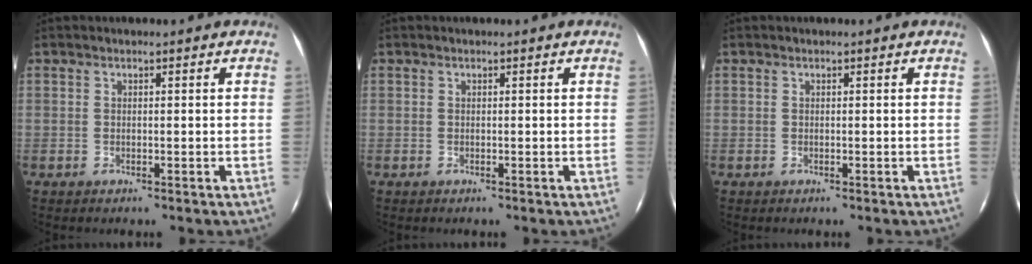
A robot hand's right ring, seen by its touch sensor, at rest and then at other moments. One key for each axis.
{"total": 0.0}
{"total": 0.0}